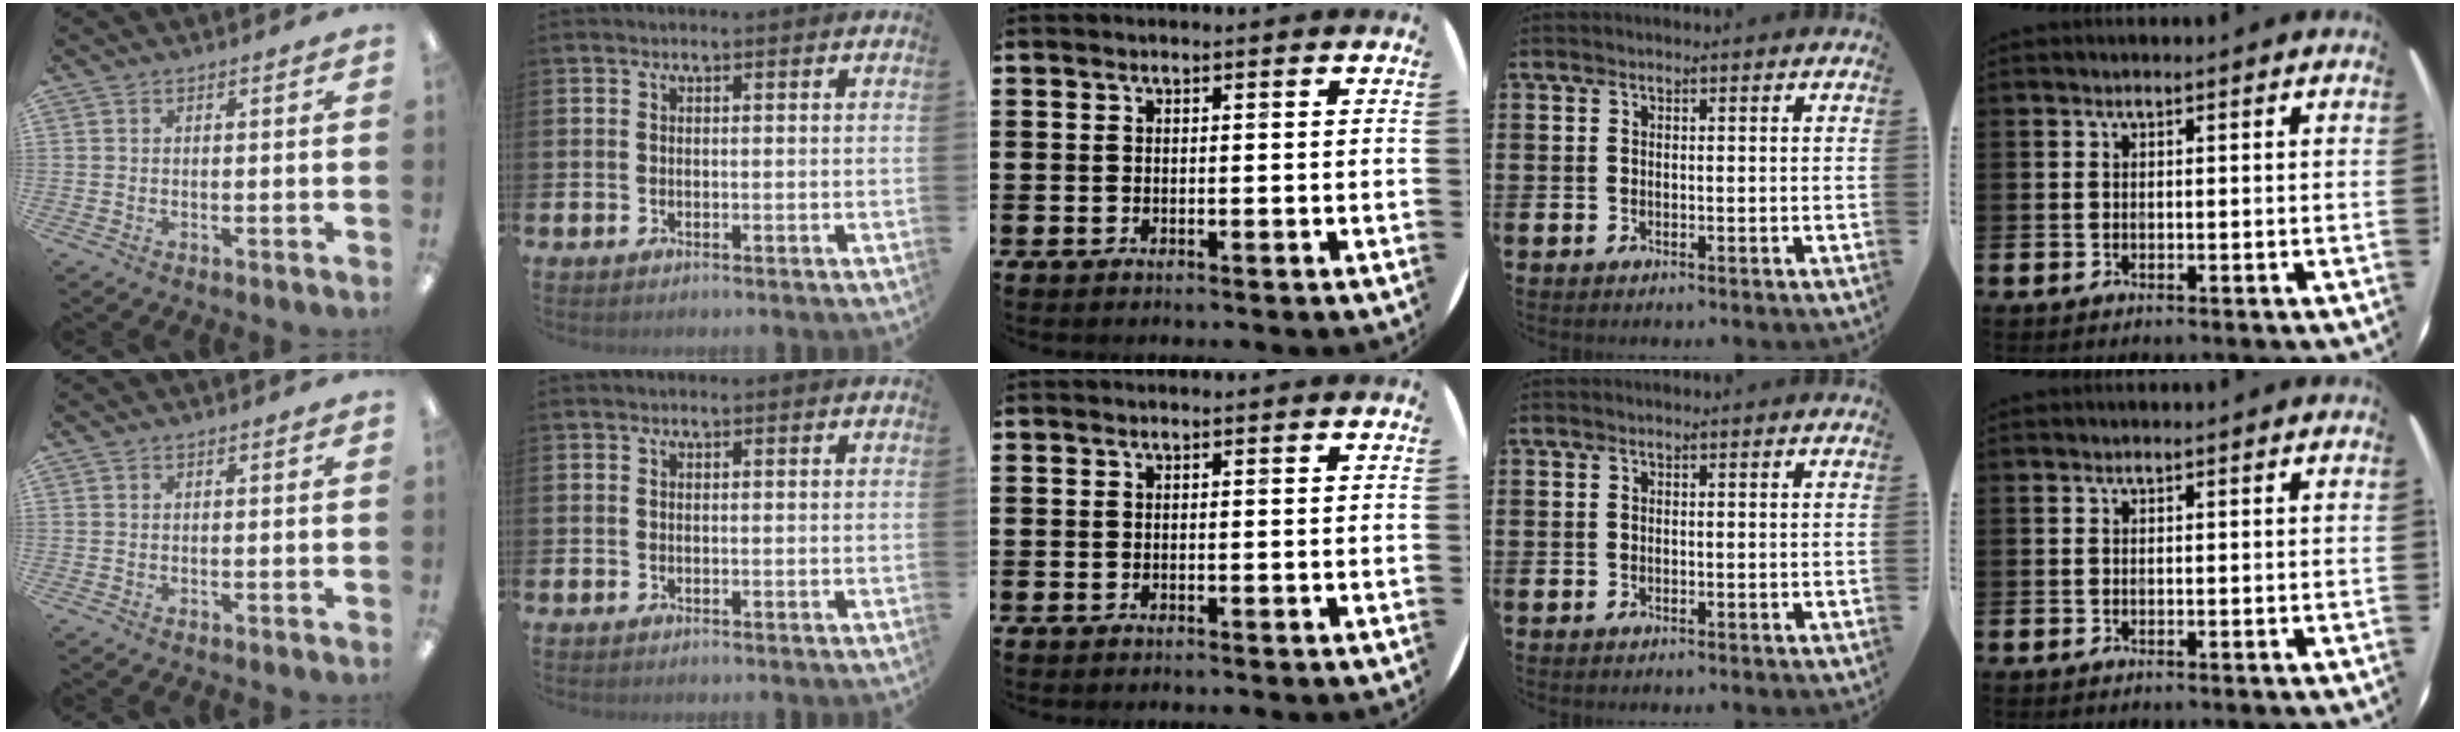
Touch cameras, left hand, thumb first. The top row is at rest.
{}